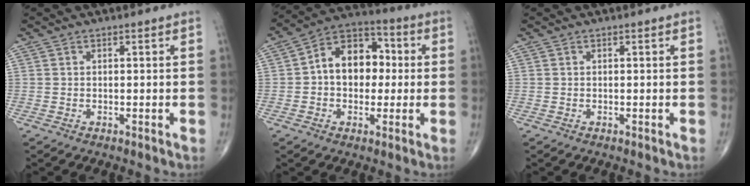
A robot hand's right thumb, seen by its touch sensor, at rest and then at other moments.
{"total": 12.6, "force": [0.7, 8.9, 8.9], "torque": [-0.104, 0.033, -0.002]}
{"total": 0.0}